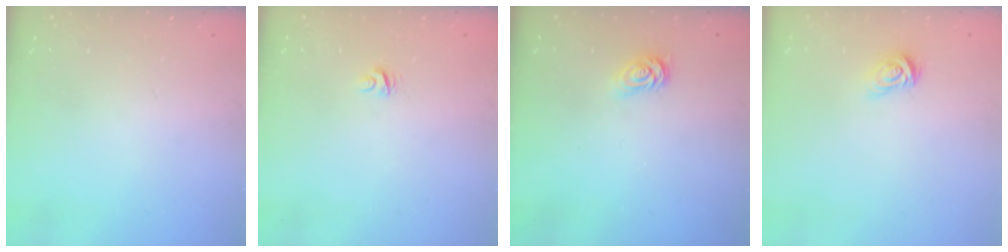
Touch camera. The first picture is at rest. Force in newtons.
{"total": 3.7, "press": 3.7, "slide": 0.2}
{"total": 2.6, "press": 2.6, "slide": 0.4}
{"total": 3.7, "press": 3.7, "slide": 0.4}